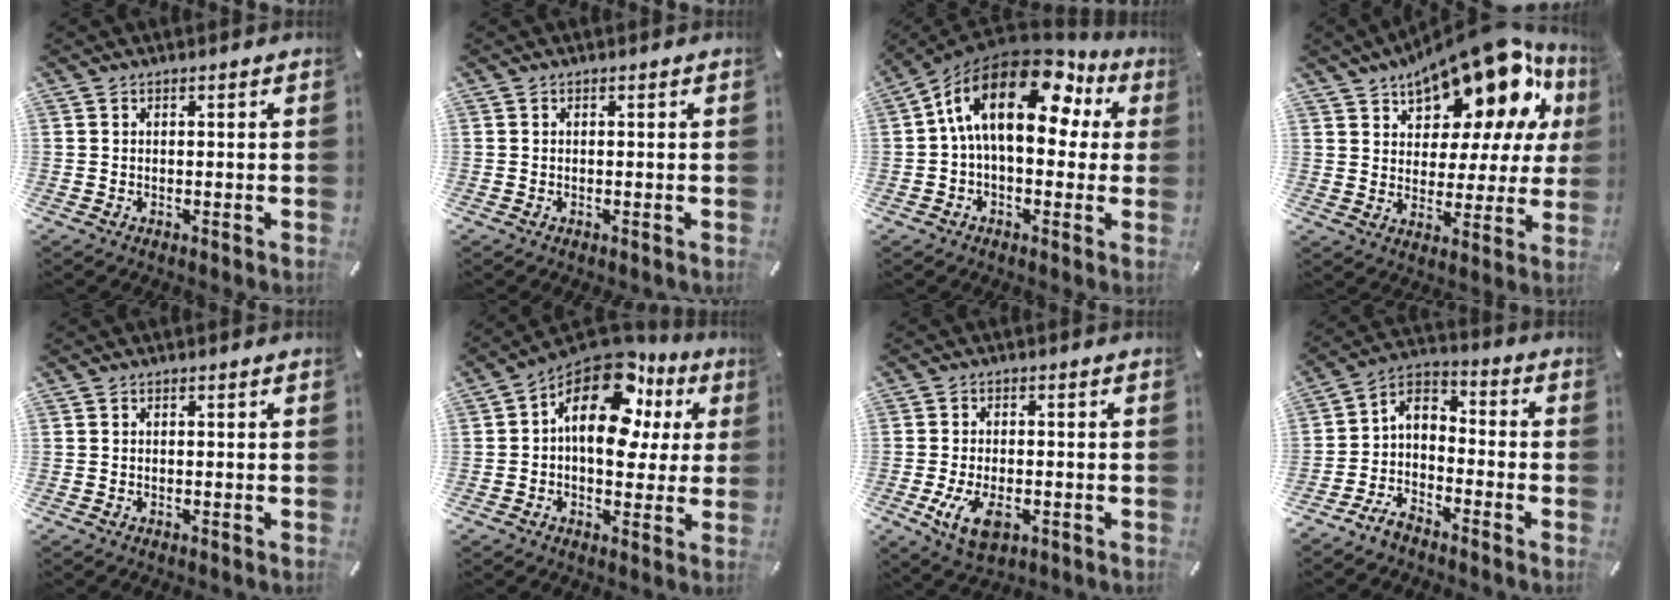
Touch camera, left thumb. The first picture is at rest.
{"total": 0.0}
{"total": 19.4, "force": [6.0, 10.6, 15.1], "torque": [-0.275, -0.025, 0.096]}
{"total": 18.0, "force": [13.8, 8.1, 8.3], "torque": [-0.139, -0.108, 0.235]}
{"total": 0.0}
{"total": 18.2, "force": [6.9, 10.7, 13.0], "torque": [-0.209, -0.042, 0.116]}
{"total": 7.7, "force": [-2.5, 4.4, 5.8], "torque": [-0.129, -0.006, -0.048]}
{"total": 5.6, "force": [-4.1, 3.3, 2.2], "torque": [-0.054, 0.009, -0.085]}